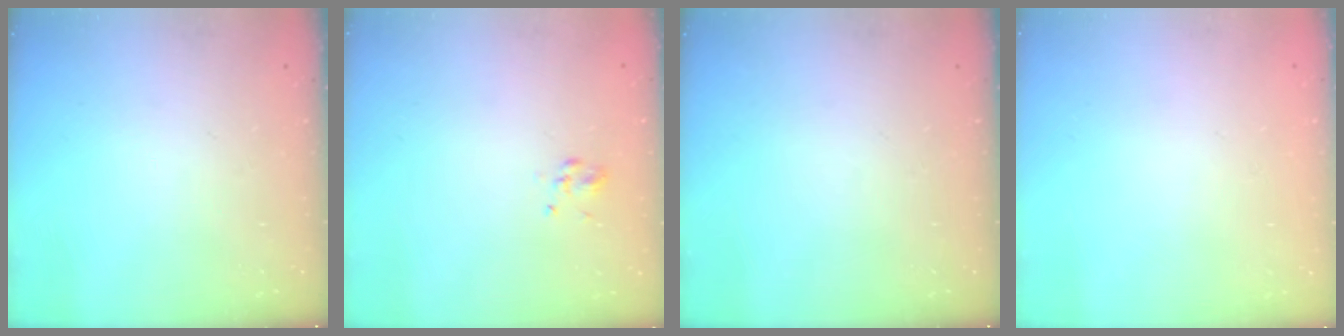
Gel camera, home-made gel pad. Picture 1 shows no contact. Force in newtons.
{"total": 2.3, "press": 2.0, "slide": 1.1}
{"total": 0.0}
{"total": 1.9, "press": 1.9, "slide": 0.2}